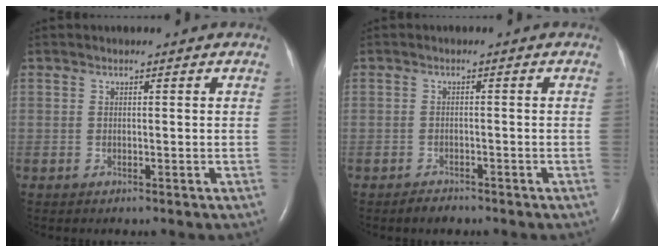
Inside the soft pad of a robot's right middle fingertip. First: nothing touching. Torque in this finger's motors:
{"motor_torque": [0.46, -0.34, -0.03, 0.00]}